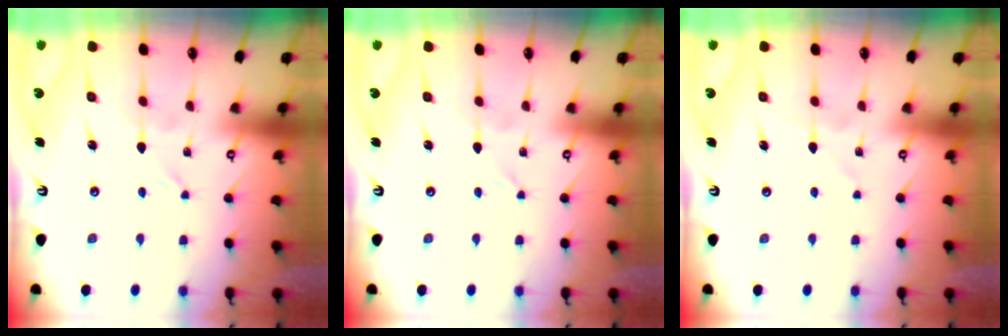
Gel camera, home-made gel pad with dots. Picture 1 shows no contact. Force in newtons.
{"total": 0.0}
{"total": 0.8, "press": 0.8, "slide": 0.1}